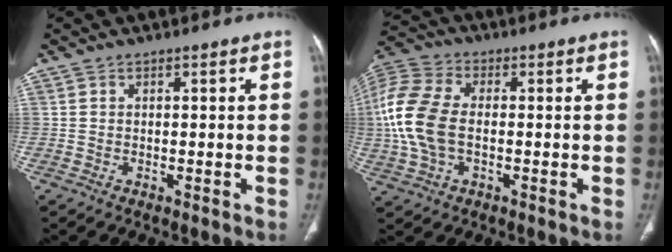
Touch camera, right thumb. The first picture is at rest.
{"total": 13.8, "force": [-0.7, 8.4, 10.9], "torque": [-0.253, 0.018, -0.014]}